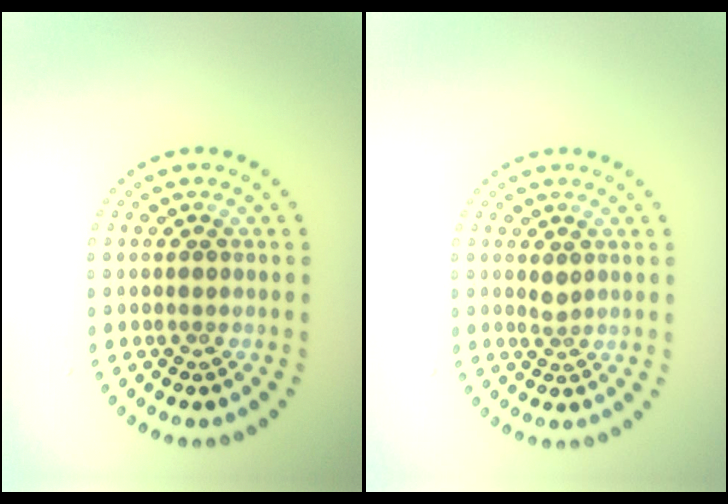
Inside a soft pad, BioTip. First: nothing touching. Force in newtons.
{"total": 0.8, "press": 0.5, "slide": 0.6}